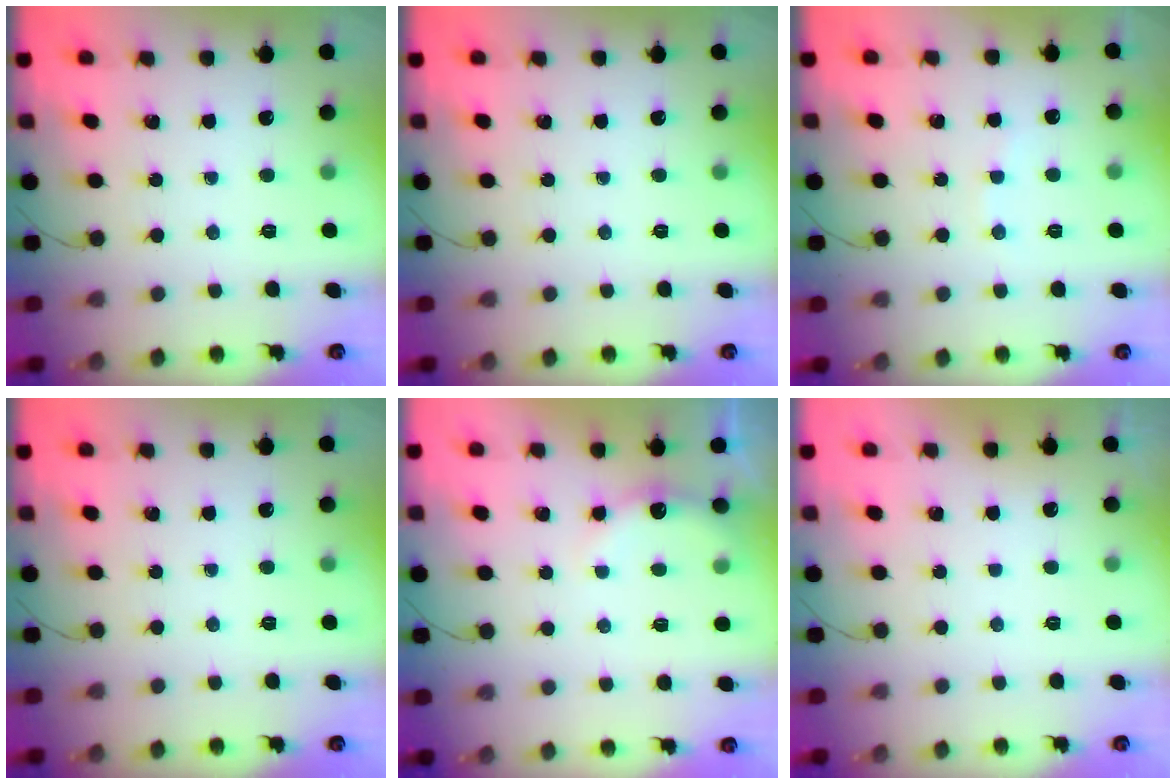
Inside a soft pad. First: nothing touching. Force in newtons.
{"total": 0.0}
{"total": 4.3, "press": 4.2, "slide": 0.8}
{"total": 0.0}
{"total": 6.7, "press": 6.5, "slide": 1.4}
{"total": 3.0, "press": 3.0, "slide": 0.1}